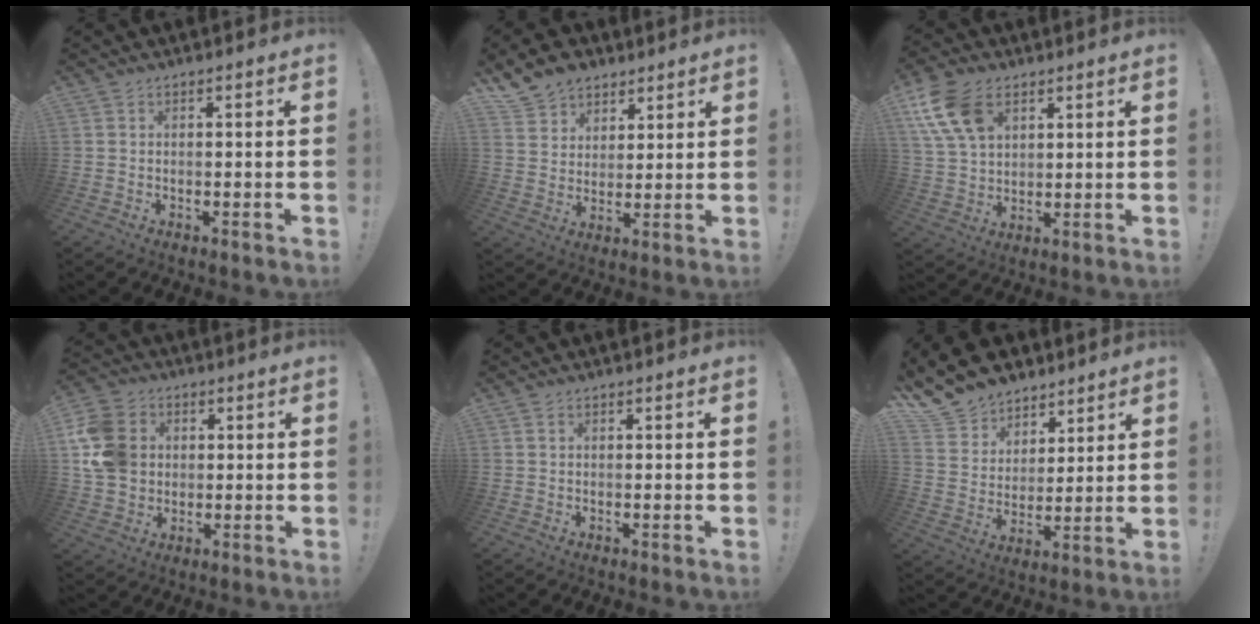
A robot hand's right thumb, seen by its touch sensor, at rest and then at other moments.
{"total": 10.2, "force": [7.3, 6.8, 2.1], "torque": [-0.041, -0.050, 0.147]}
{"total": 14.4, "force": [6.8, 9.4, 8.5], "torque": [-0.175, -0.021, 0.135]}
{"total": 14.4, "force": [2.0, 12.1, 7.6], "torque": [-0.147, 0.005, 0.046]}
{"total": 0.7, "force": [0.4, 0.4, 0.4], "torque": [-0.005, 0.000, 0.008]}
{"total": 13.1, "force": [10.1, 7.9, 2.4], "torque": [-0.062, -0.081, 0.196]}